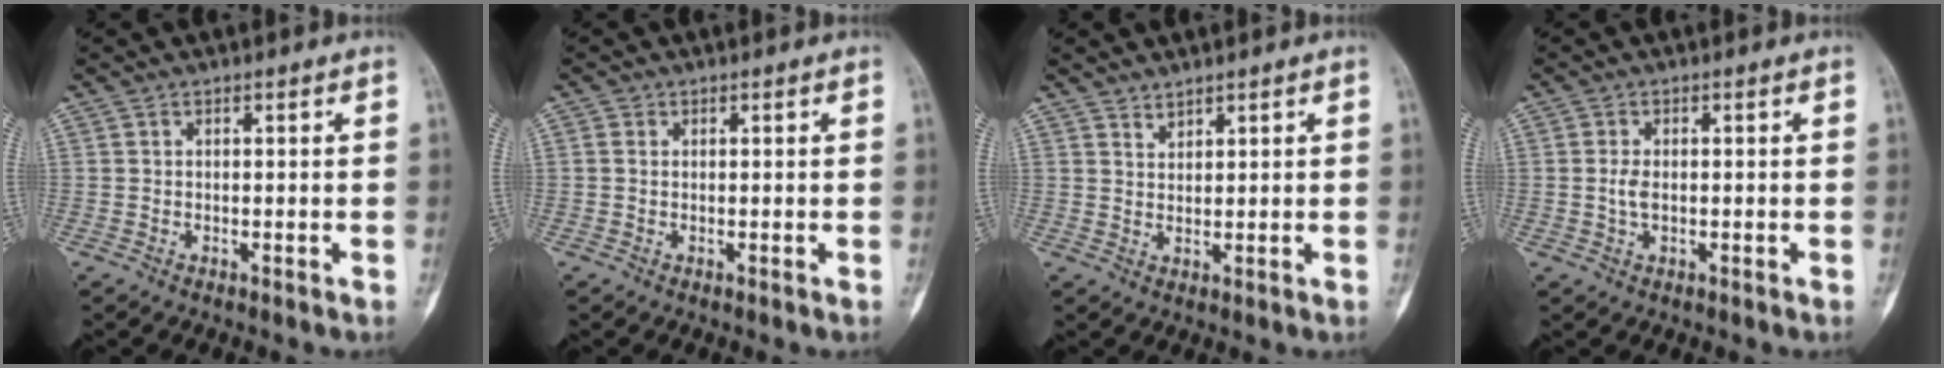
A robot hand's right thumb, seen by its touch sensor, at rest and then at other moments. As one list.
[{"total": 1.0, "force": [0.2, 0.8, 0.6], "torque": [-0.012, 0.002, 0.002]}, {"total": 1.8, "force": [1.7, 0.4, 0.4], "torque": [0.009, -0.016, 0.029]}, {"total": 2.2, "force": [-0.1, 1.2, 1.8], "torque": [-0.039, 0.000, -0.003]}]